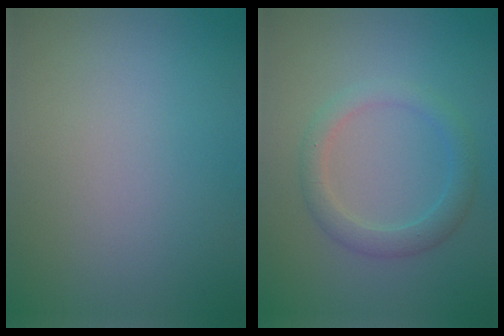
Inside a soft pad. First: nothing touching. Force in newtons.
{"total": 2.5, "press": 2.5, "slide": 0.1}